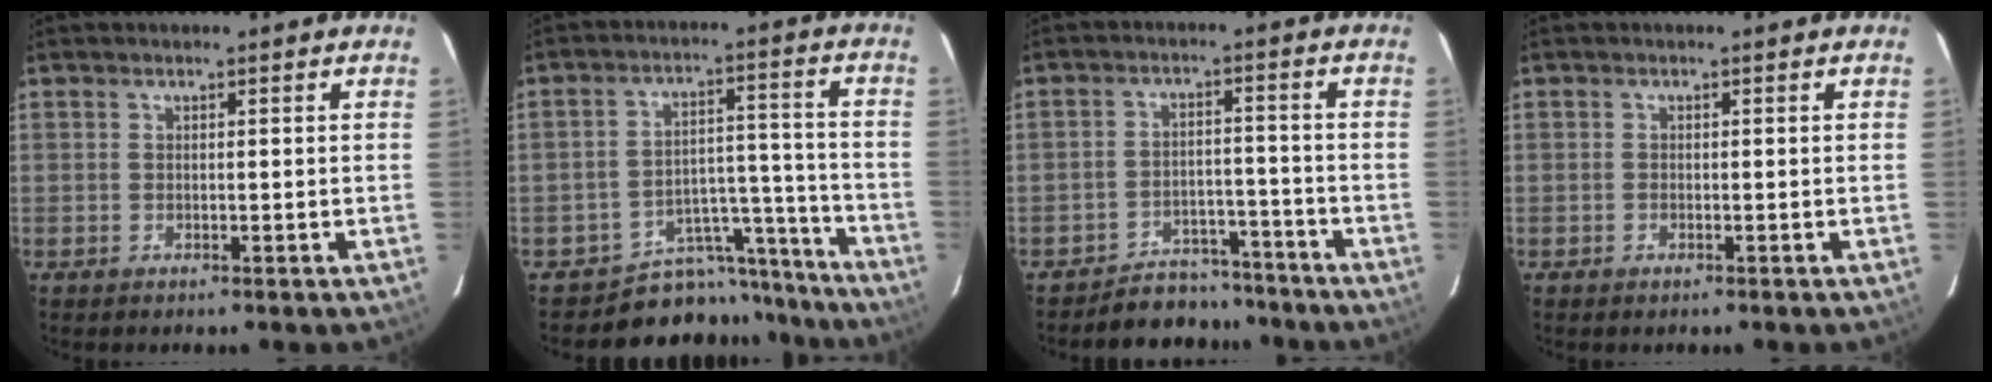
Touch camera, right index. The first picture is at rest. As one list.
[{"total": 11.6, "force": [-10.7, 4.6, -0.3], "torque": [0.031, 0.075, -0.150]}, {"total": 7.6, "force": [-6.8, 3.3, -0.3], "torque": [0.018, 0.027, -0.104]}, {"total": 0.5, "force": [-0.3, 0.2, 0.3], "torque": [-0.007, 0.000, -0.003]}]